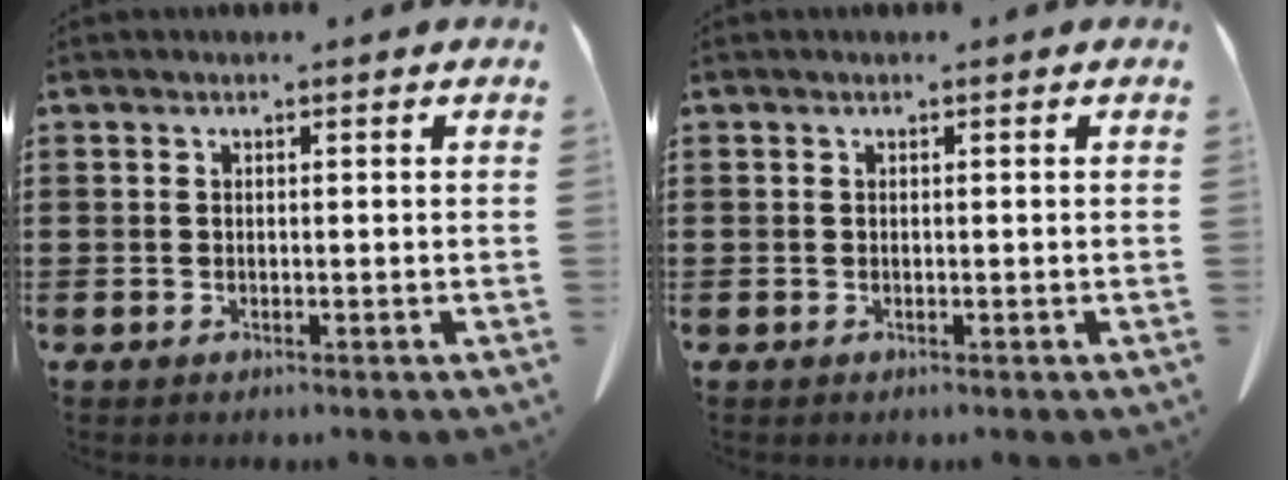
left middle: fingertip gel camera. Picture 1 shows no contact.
{"total": 0.0}